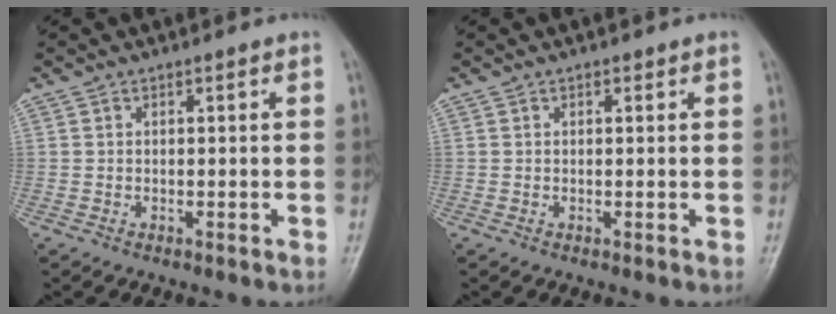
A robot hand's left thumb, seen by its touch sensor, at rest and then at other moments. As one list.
[{"total": 0.5, "force": [0.3, 0.4, 0.3], "torque": [-0.001, -0.001, 0.002]}]